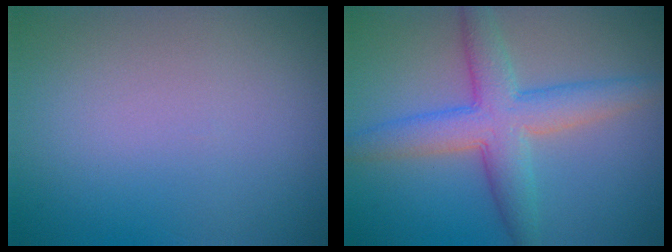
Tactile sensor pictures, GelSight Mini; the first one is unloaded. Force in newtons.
{"total": 5.9, "press": 5.9, "slide": 0.3}